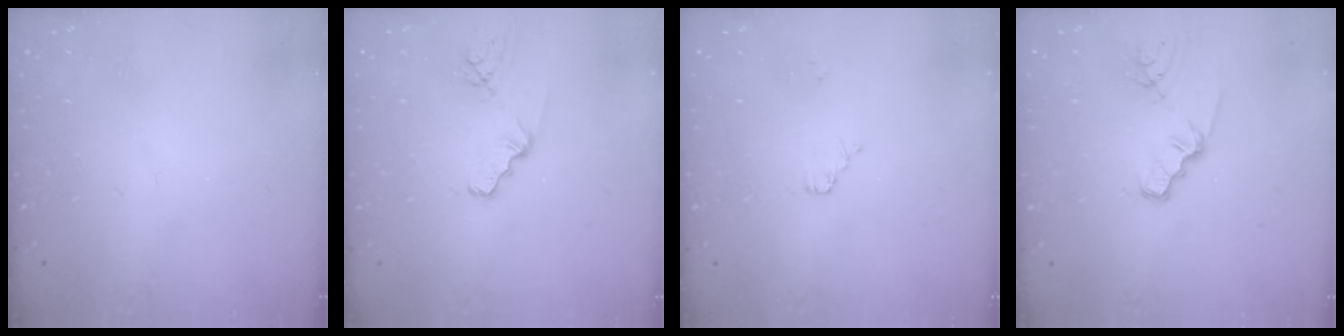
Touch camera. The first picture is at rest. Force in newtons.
{"total": 2.1, "press": 2.1, "slide": 0.2}
{"total": 2.0, "press": 1.9, "slide": 0.3}
{"total": 2.5, "press": 2.5, "slide": 0.4}